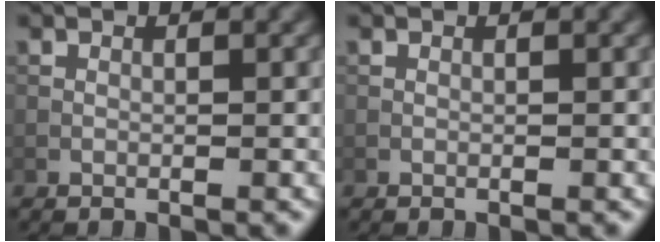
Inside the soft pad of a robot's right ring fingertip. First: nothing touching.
{"total": 0.0}